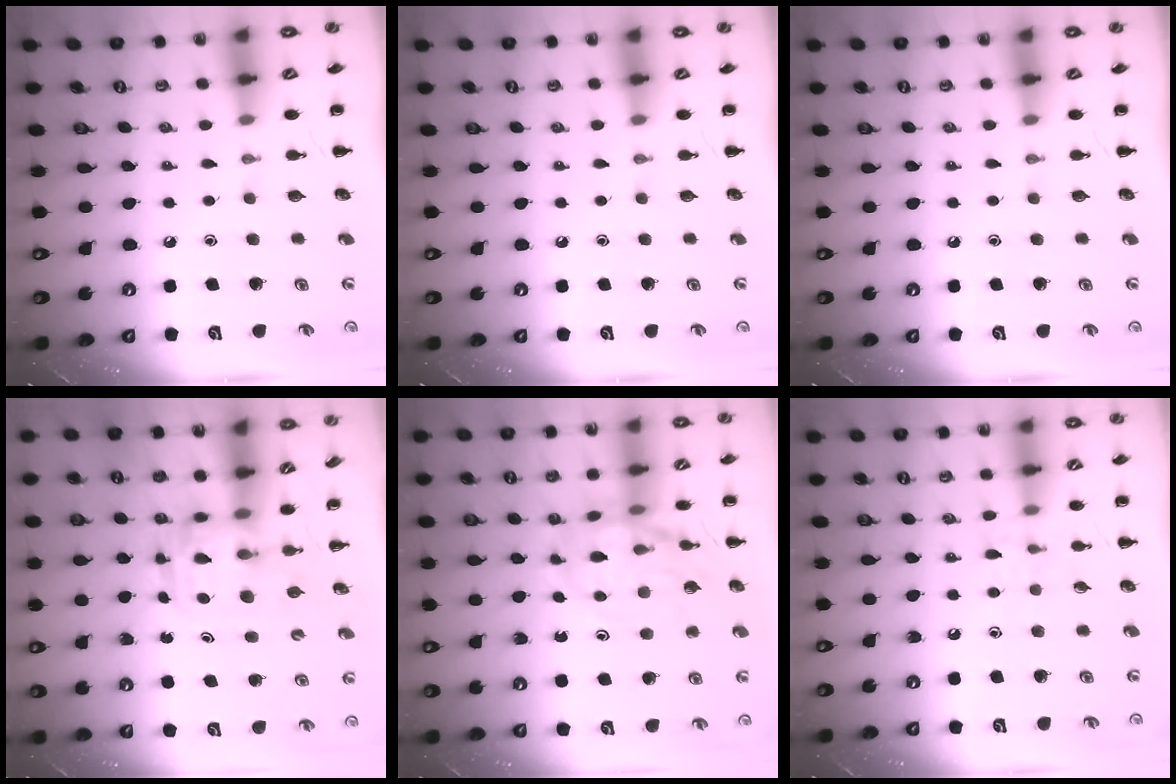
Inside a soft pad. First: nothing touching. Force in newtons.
{"total": 0.0}
{"total": 0.0}
{"total": 3.2, "press": 3.1, "slide": 0.3}
{"total": 12.5, "press": 12.4, "slide": 2.1}
{"total": 6.1, "press": 6.0, "slide": 0.9}